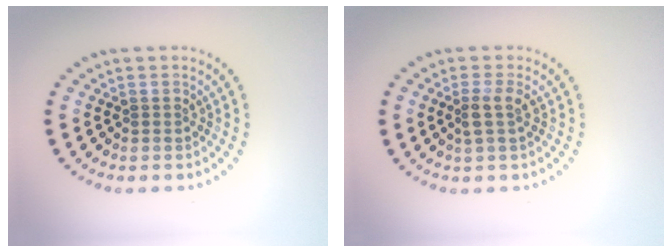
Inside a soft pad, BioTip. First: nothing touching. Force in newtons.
{"total": 1.8, "press": 1.4, "slide": 1.1}